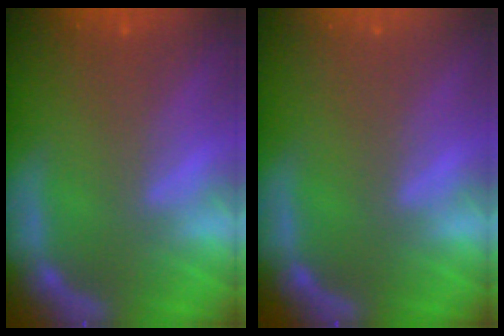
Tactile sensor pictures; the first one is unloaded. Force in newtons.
{"total": 0.0}